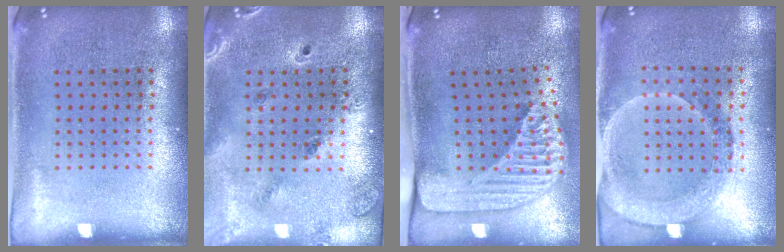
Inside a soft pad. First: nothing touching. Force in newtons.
{"total": 1.4, "press": 1.3, "slide": 0.3}
{"total": 2.5, "press": 1.7, "slide": 1.7}
{"total": 1.9, "press": 1.6, "slide": 0.9}